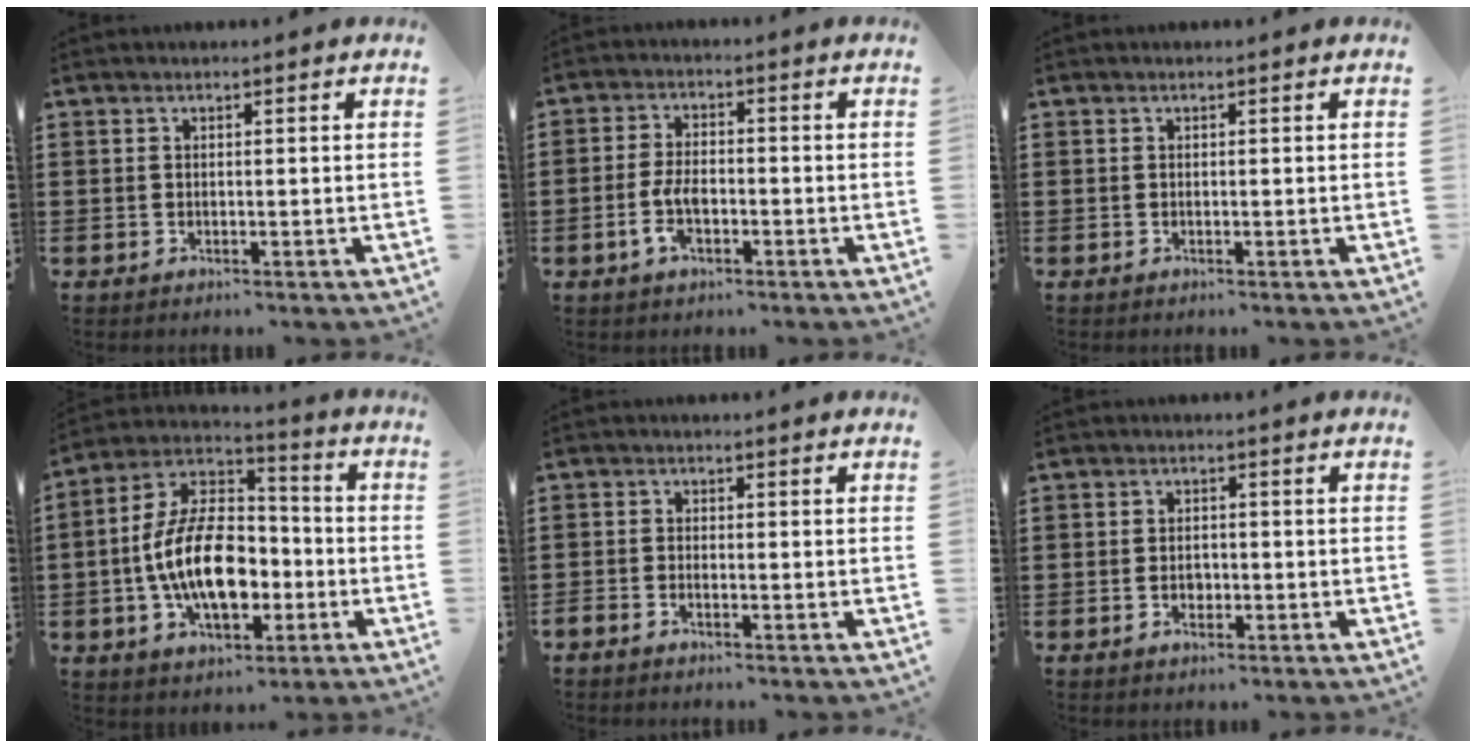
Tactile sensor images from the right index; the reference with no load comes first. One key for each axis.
{"total": 4.9, "fx": -1.7, "fy": 2.4, "fz": 4.0, "tx": -0.090, "ty": -0.001, "tz": -0.036}
{"total": 0.0}
{"total": 13.8, "fx": -3.1, "fy": 7.9, "fz": 10.9, "tx": -0.251, "ty": 0.002, "tz": -0.058}
{"total": 0.9, "fx": -0.9, "fy": 0.1, "fz": 0.1, "tx": -0.005, "ty": 0.000, "tz": -0.016}
{"total": 2.2, "fx": -0.7, "fy": 1.4, "fz": 1.6, "tx": -0.032, "ty": 0.003, "tz": -0.014}